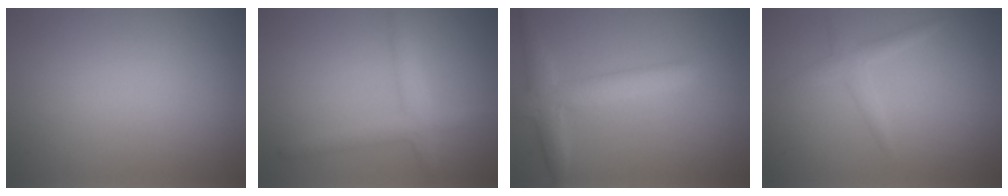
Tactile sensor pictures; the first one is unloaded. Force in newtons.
{"total": 2.8, "press": 2.8, "slide": 0.2}
{"total": 3.9, "press": 3.9, "slide": 0.1}
{"total": 1.6, "press": 1.6, "slide": 0.0}